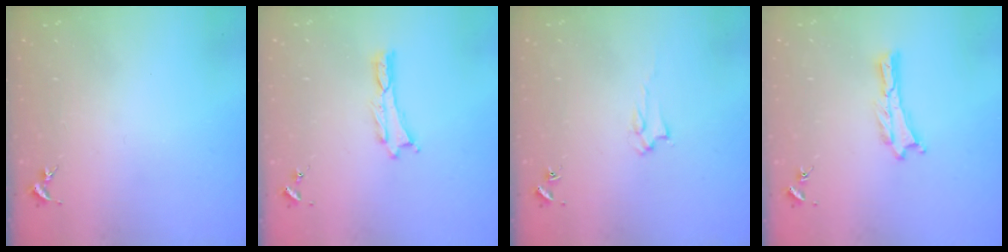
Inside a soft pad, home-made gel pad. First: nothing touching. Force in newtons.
{"total": 0.0}
{"total": 1.6, "press": 1.6, "slide": 0.2}
{"total": 0.0}